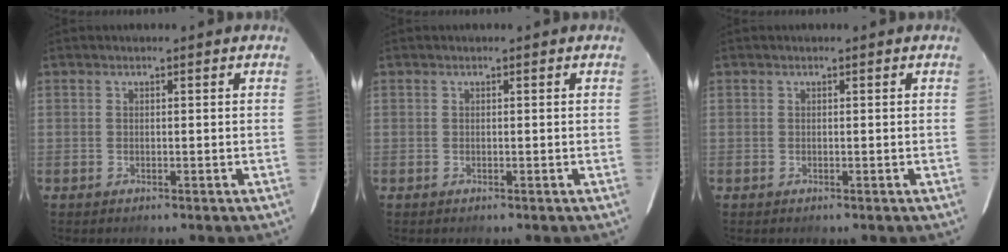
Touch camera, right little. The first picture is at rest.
{"total": 0.0}
{"total": 0.0}